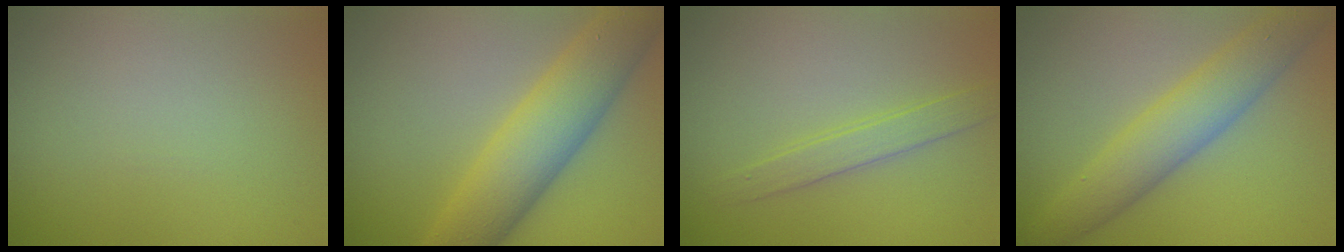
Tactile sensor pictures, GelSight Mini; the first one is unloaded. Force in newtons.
{"total": 7.4, "press": 7.4, "slide": 0.3}
{"total": 2.0, "press": 2.0, "slide": 0.0}
{"total": 5.5, "press": 5.5, "slide": 0.4}